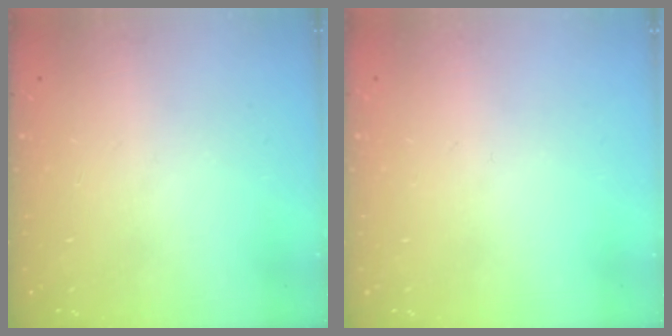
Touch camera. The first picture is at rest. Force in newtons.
{"total": 0.0}